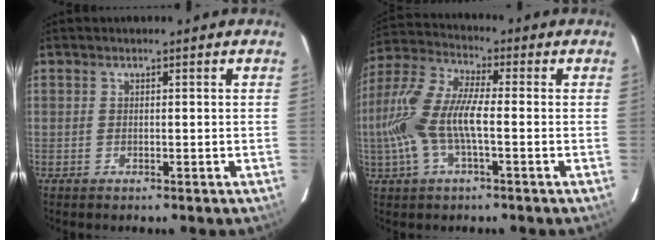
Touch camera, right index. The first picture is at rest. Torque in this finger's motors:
{"motor_torque": [1.30, -0.16, 0.74, 0.21]}